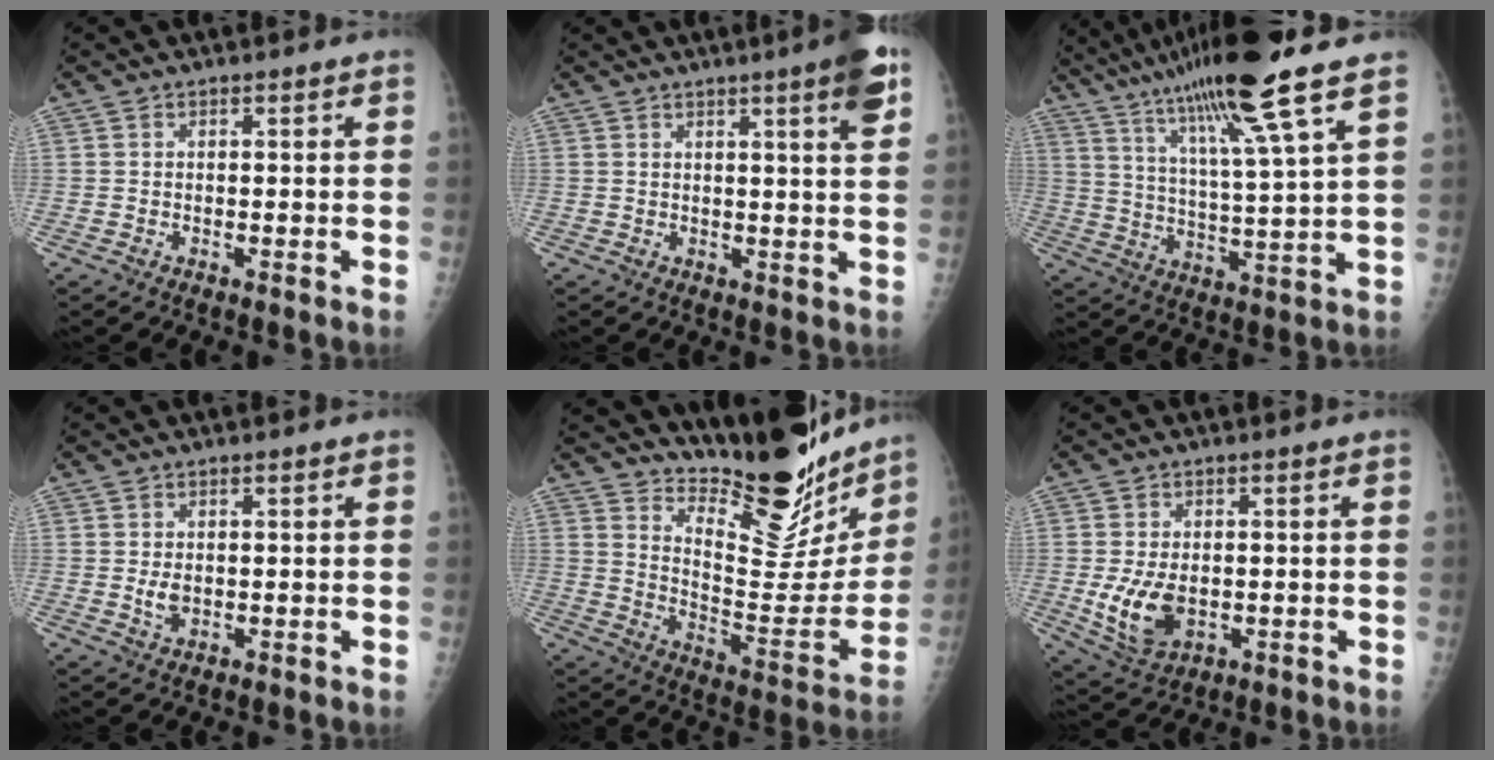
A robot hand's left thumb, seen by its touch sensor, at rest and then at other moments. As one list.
[{"total": 6.7, "force": [3.5, 0.2, 5.7], "torque": [-0.074, -0.015, 0.045]}, {"total": 18.9, "force": [12.5, 0.0, 14.1], "torque": [-0.239, -0.033, 0.213]}, {"total": 2.6, "force": [0.4, 1.7, 1.9], "torque": [-0.029, -0.007, 0.013]}, {"total": 21.8, "force": [18.5, 6.2, 9.6], "torque": [-0.094, -0.143, 0.272]}, {"total": 8.4, "force": [-1.0, 5.4, 6.3], "torque": [-0.112, -0.011, -0.004]}]